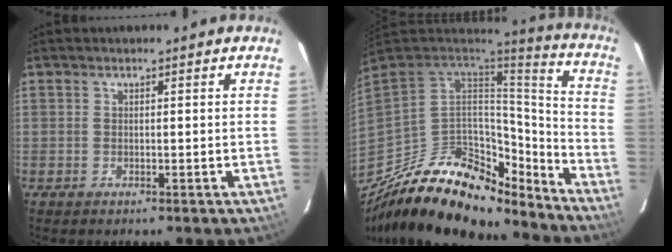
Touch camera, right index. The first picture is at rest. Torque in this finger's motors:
{"motor_torque": [0.92, -1.22, 0.49, 0.06]}